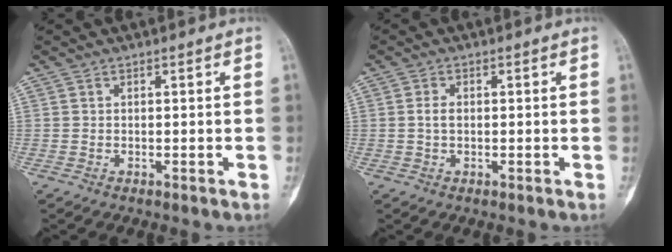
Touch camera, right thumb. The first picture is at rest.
{"total": 1.8, "force": [0.0, 1.1, 1.4], "torque": [-0.026, 0.003, -0.003]}